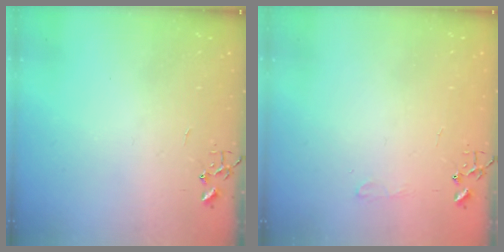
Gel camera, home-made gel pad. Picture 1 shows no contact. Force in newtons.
{"total": 4.7, "press": 4.6, "slide": 0.7}